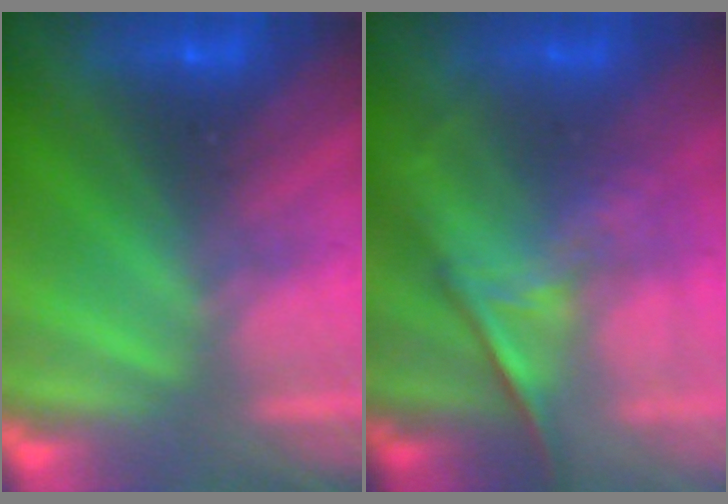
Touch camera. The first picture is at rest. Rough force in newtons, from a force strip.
{"total": 1.1}